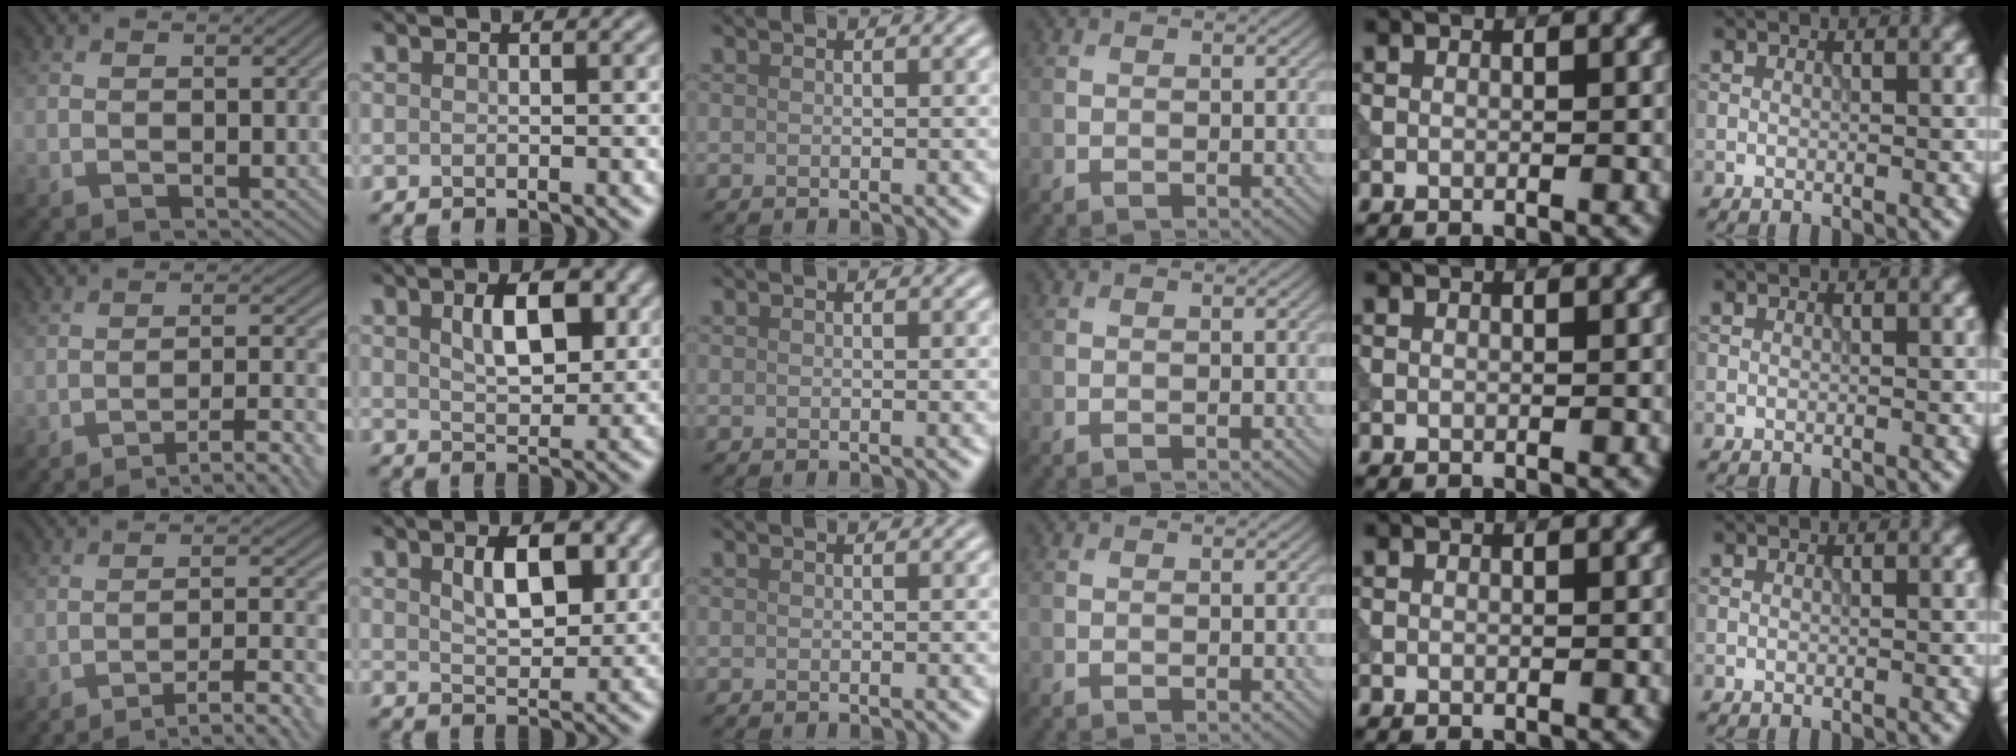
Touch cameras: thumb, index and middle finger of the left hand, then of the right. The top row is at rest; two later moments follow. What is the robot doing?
{"motion": "extract", "object": "tissue"}